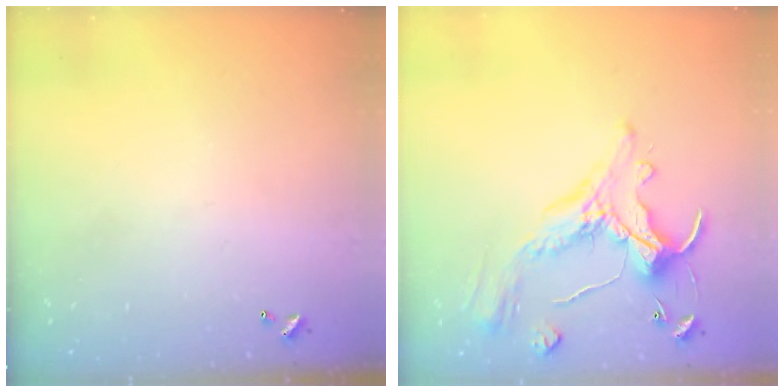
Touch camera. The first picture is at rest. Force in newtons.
{"total": 2.5, "press": 2.2, "slide": 1.2}